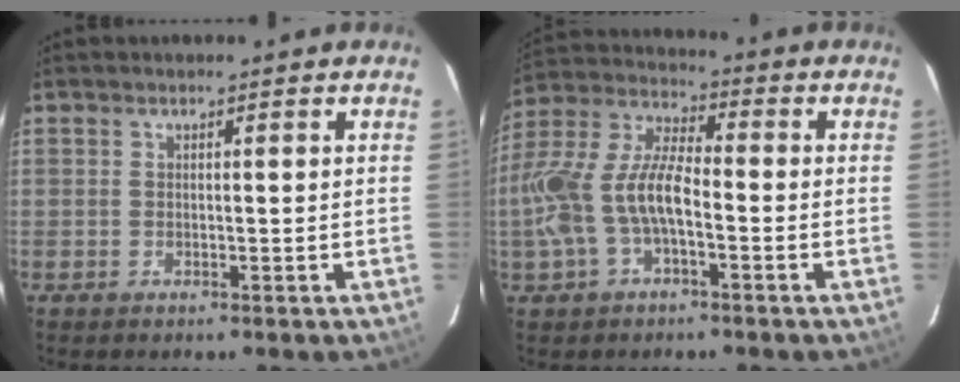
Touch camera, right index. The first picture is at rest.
{"total": 13.1, "force": [-3.4, 6.2, 11.1], "torque": [-0.235, 0.012, -0.065]}